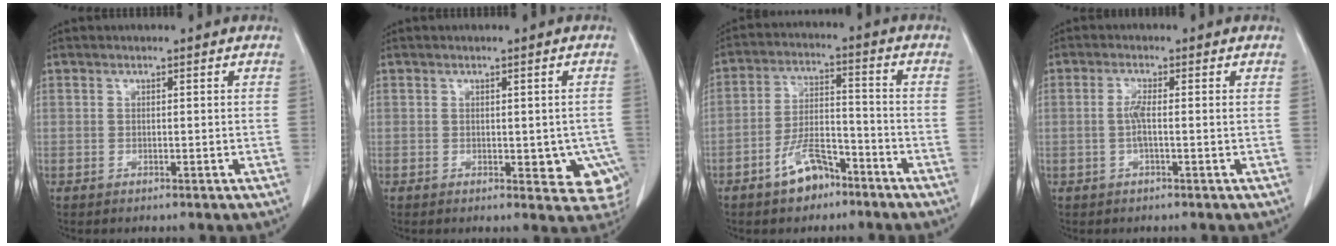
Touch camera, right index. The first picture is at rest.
{"total": 7.2, "force": [-1.7, 4.1, 5.7], "torque": [-0.046, 0.000, -0.015]}
{"total": 7.7, "force": [-5.1, 3.4, 4.6], "torque": [-0.093, 0.011, -0.090]}
{"total": 2.3, "force": [-0.2, 0.1, 2.2], "torque": [-0.044, 0.003, -0.004]}